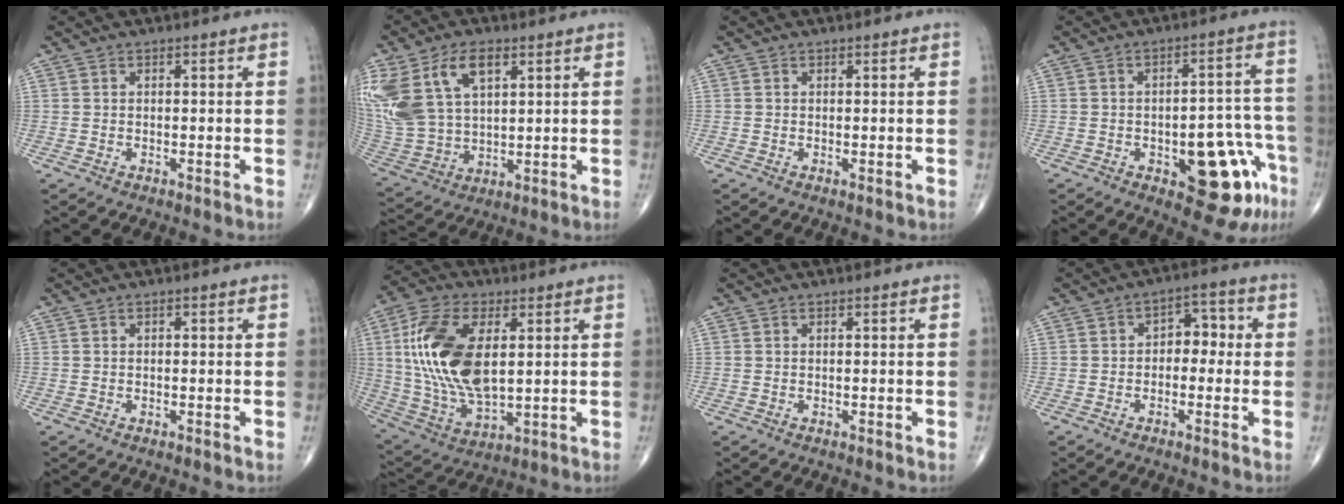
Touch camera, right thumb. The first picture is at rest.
{"total": 20.0, "force": [8.3, 12.0, 13.7], "torque": [-0.308, 0.001, 0.169]}
{"total": 0.0}
{"total": 14.6, "force": [-6.2, 6.2, 11.7], "torque": [-0.109, 0.044, -0.069]}
{"total": 0.0}
{"total": 19.5, "force": [3.6, 10.2, 16.3], "torque": [-0.323, -0.011, 0.070]}
{"total": 0.0}
{"total": 5.3, "force": [-0.4, 3.7, 3.8], "torque": [-0.020, 0.028, -0.017]}